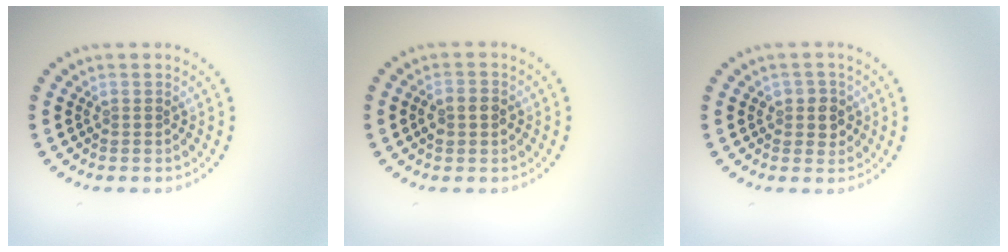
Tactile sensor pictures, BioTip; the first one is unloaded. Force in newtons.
{"total": 2.4, "press": 2.4, "slide": 0.1}
{"total": 1.9, "press": 1.8, "slide": 0.6}